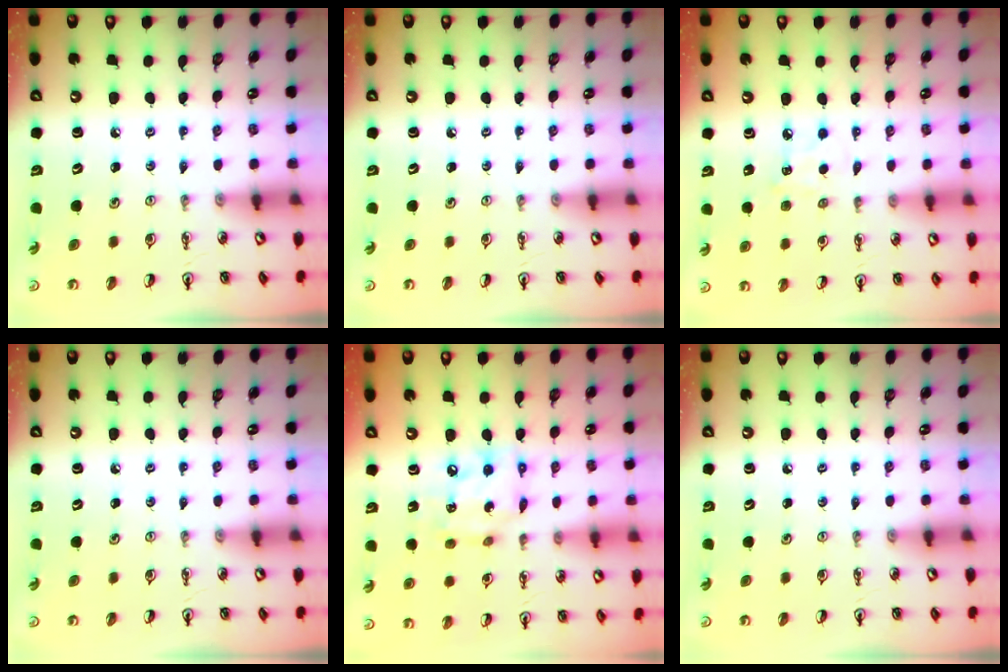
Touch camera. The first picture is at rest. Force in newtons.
{"total": 0.0}
{"total": 5.8, "press": 5.8, "slide": 0.6}
{"total": 0.0}
{"total": 11.9, "press": 11.9, "slide": 1.3}
{"total": 0.0}